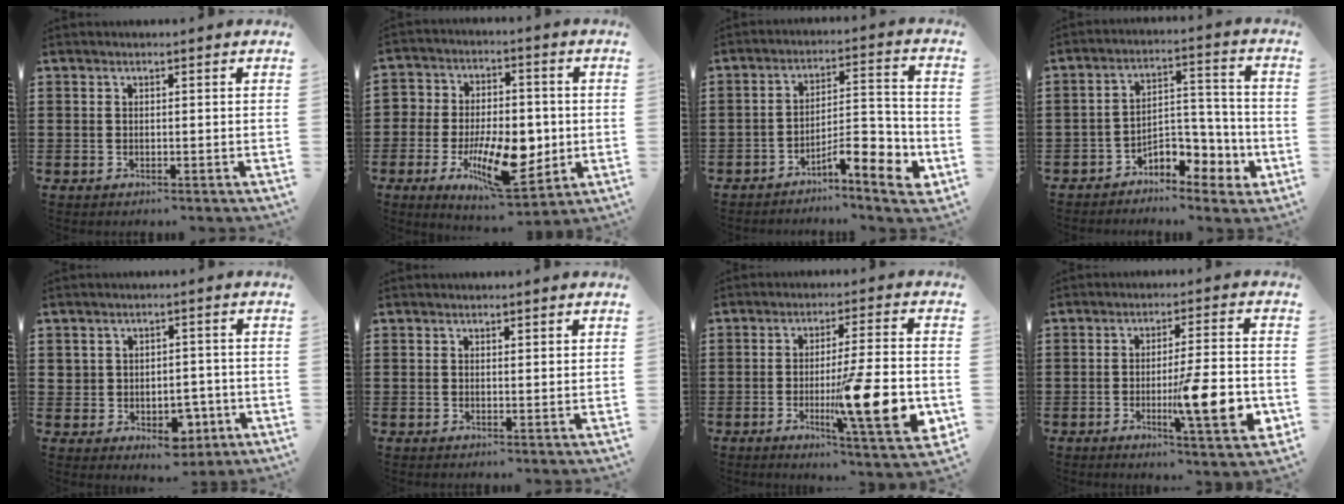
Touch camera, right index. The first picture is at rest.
{"total": 11.7, "force": [-3.3, 6.8, 8.9], "torque": [-0.160, 0.008, -0.055]}
{"total": 8.8, "force": [-5.3, 2.1, 6.7], "torque": [-0.091, -0.001, -0.096]}
{"total": 5.9, "force": [-3.5, 3.7, 3.0], "torque": [-0.047, 0.013, -0.068]}
{"total": 4.1, "force": [-0.7, 3.4, 2.1], "torque": [-0.041, 0.006, -0.016]}
{"total": 0.7, "force": [0.6, 0.3, 0.3], "torque": [-0.006, 0.001, 0.011]}
{"total": 14.3, "force": [-3.4, 2.3, 13.7], "torque": [-0.216, -0.015, -0.058]}
{"total": 12.1, "force": [-2.9, 2.0, 11.5], "torque": [-0.167, -0.011, -0.051]}